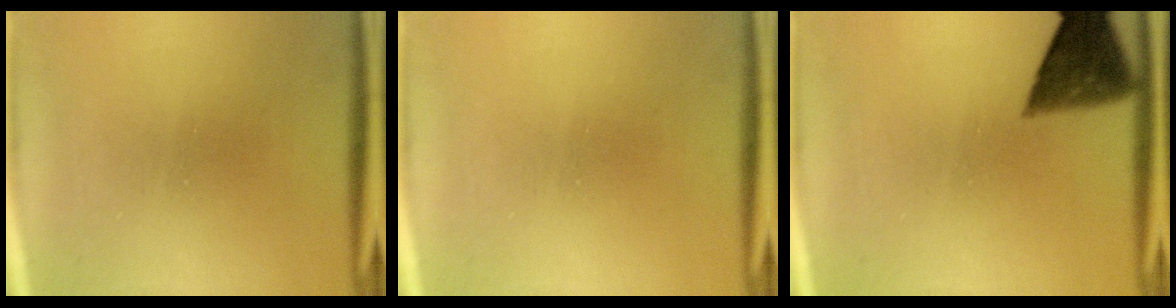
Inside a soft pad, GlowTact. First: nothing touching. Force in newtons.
{"total": 0.0}
{"total": 5.4}